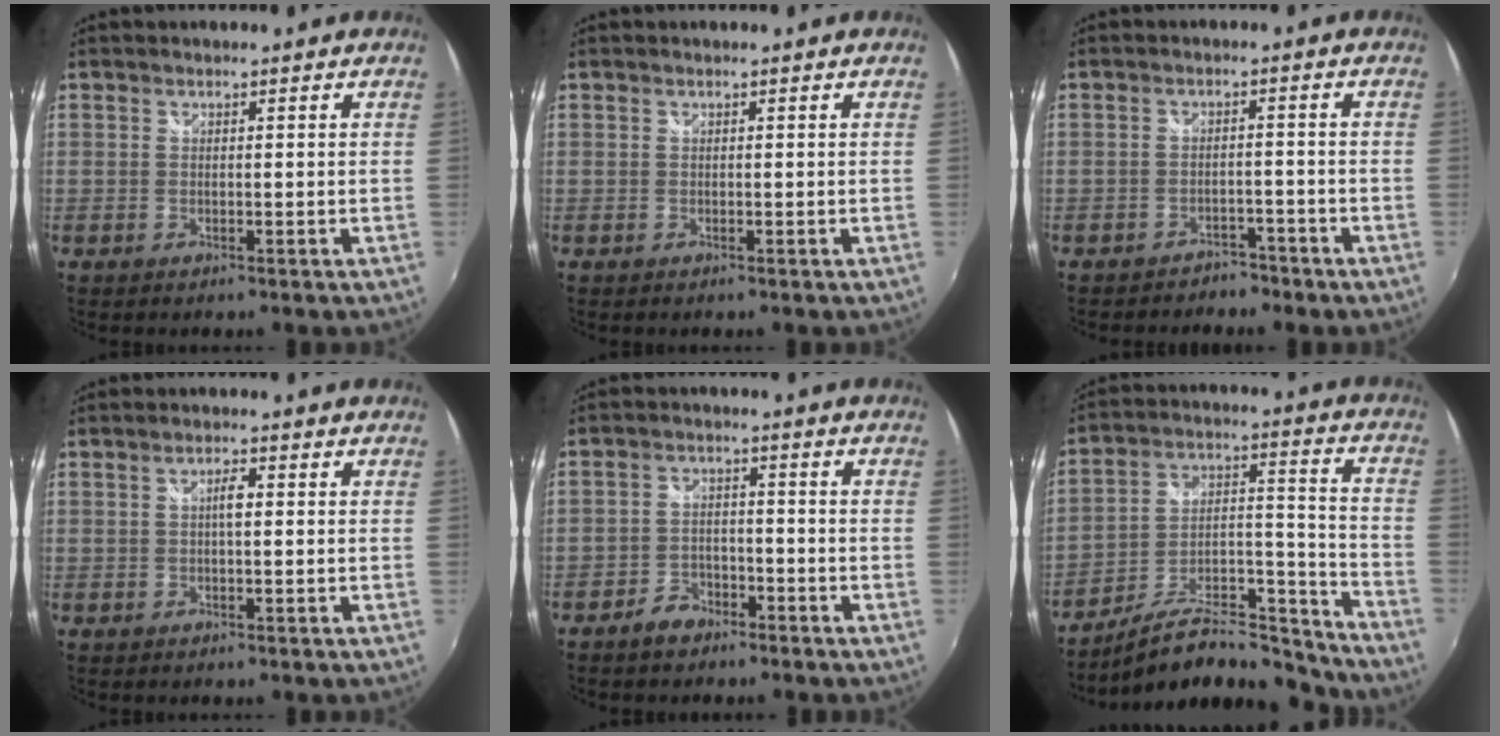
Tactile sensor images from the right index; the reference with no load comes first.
{"total": 0.0}
{"total": 5.0, "force": [-4.3, 2.5, 0.8], "torque": [-0.021, 0.007, -0.059]}
{"total": 2.1, "force": [0.2, 0.6, 2.0], "torque": [-0.036, 0.006, 0.001]}
{"total": 4.9, "force": [-3.8, 2.8, 1.4], "torque": [-0.042, 0.011, -0.065]}
{"total": 17.4, "force": [-15.0, 4.7, 7.7], "torque": [-0.119, 0.027, -0.231]}